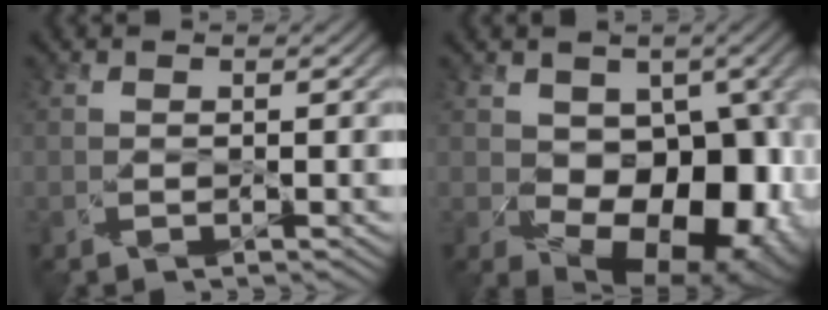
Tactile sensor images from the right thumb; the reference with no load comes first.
{"total": 15.8, "force": [-3.2, 10.9, 11.0], "torque": [-0.131, -0.048, -0.011]}